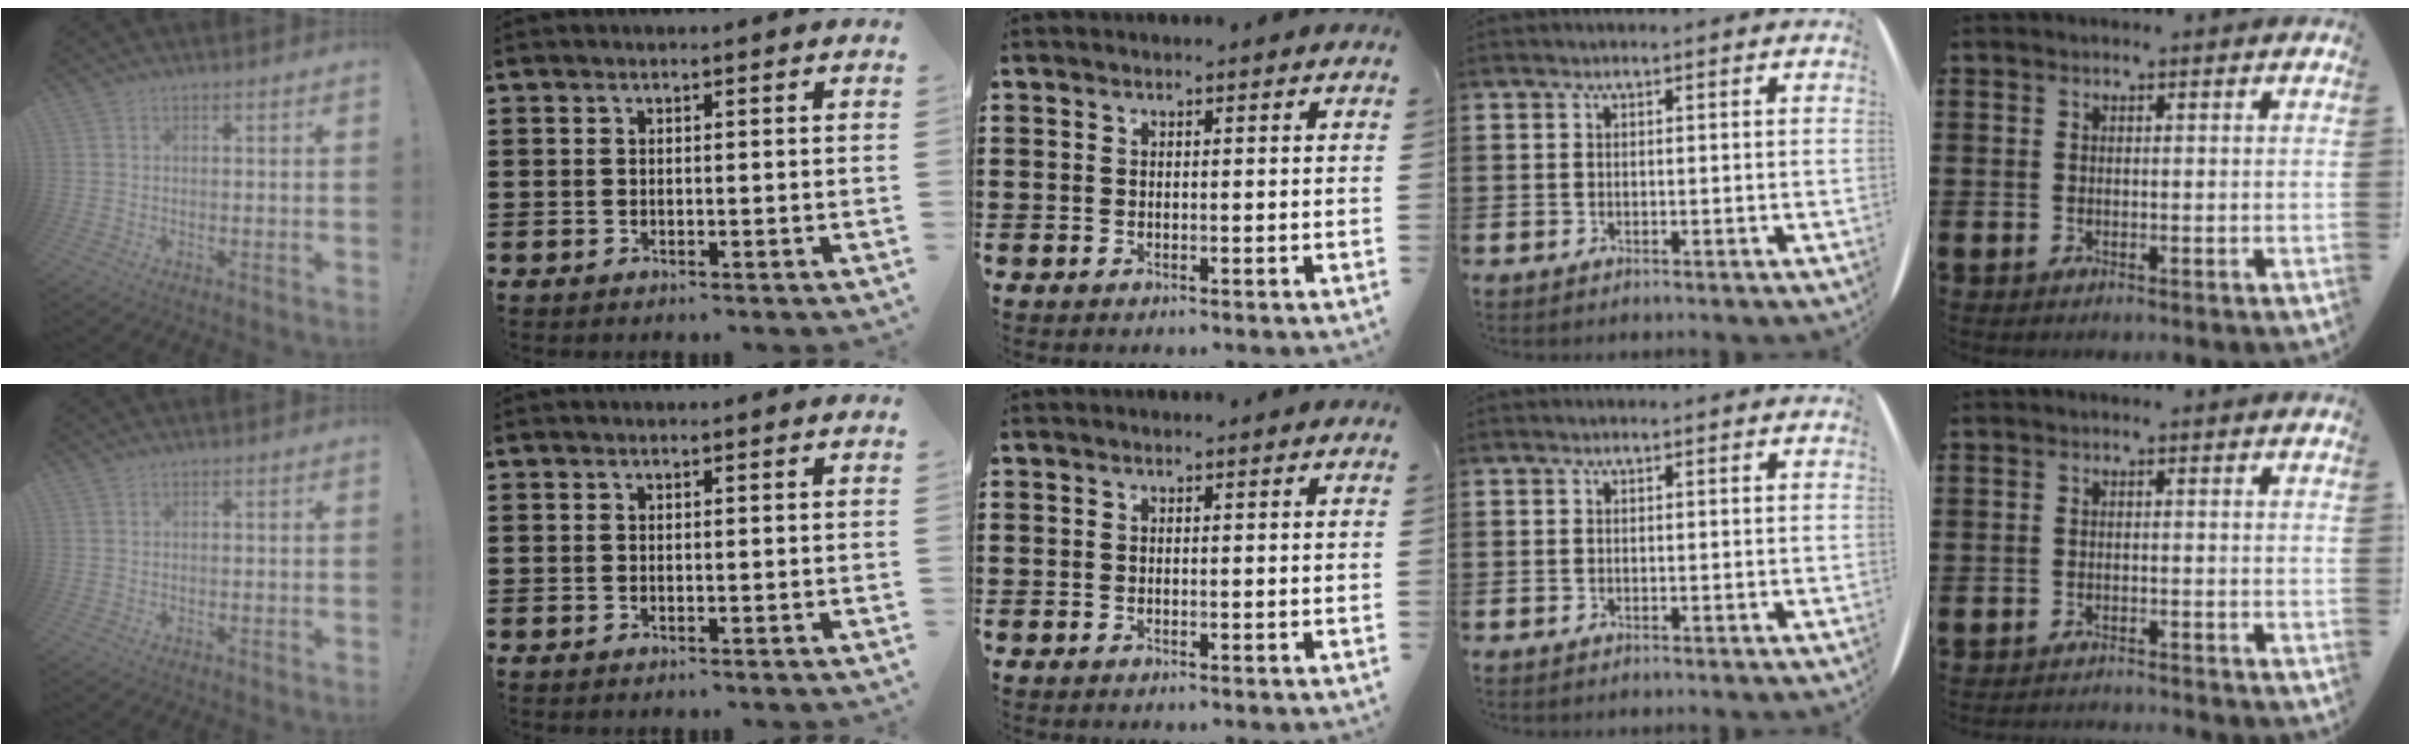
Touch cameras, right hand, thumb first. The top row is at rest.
{"little": {"total": 1.3, "force": [-1.3, -0.1, -0.1], "torque": [-0.001, 0.004, -0.028]}}